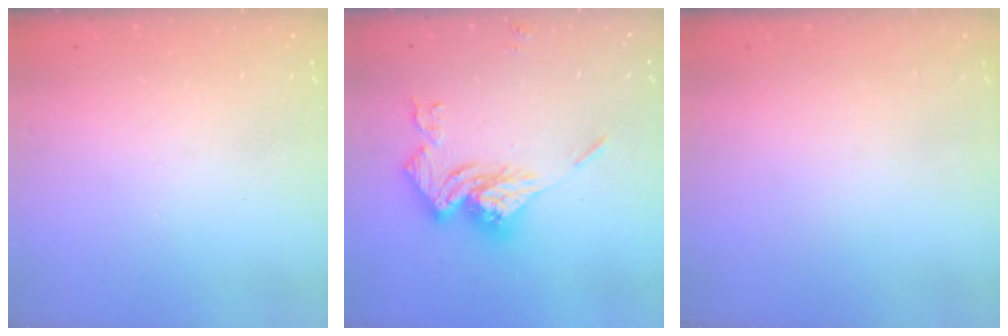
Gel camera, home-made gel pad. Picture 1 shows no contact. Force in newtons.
{"total": 16.4, "press": 16.4, "slide": 1.7}
{"total": 0.0}